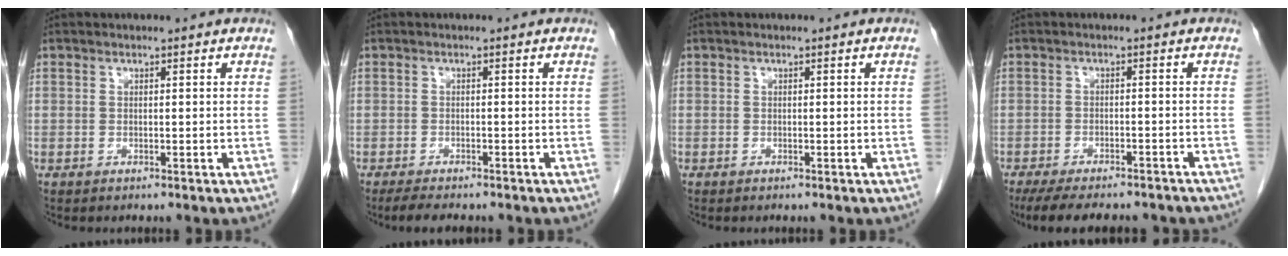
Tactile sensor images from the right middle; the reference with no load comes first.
{"total": 4.1, "force": [-3.4, 0.9, 2.0], "torque": [-0.039, -0.013, -0.050]}
{"total": 0.0}
{"total": 15.2, "force": [-13.0, 4.1, 6.8], "torque": [-0.129, -0.013, -0.167]}